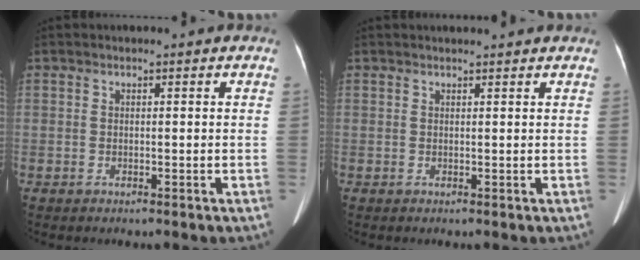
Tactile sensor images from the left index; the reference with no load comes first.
{"total": 2.7, "force": [2.6, -0.2, 0.7], "torque": [-0.011, 0.013, 0.033]}